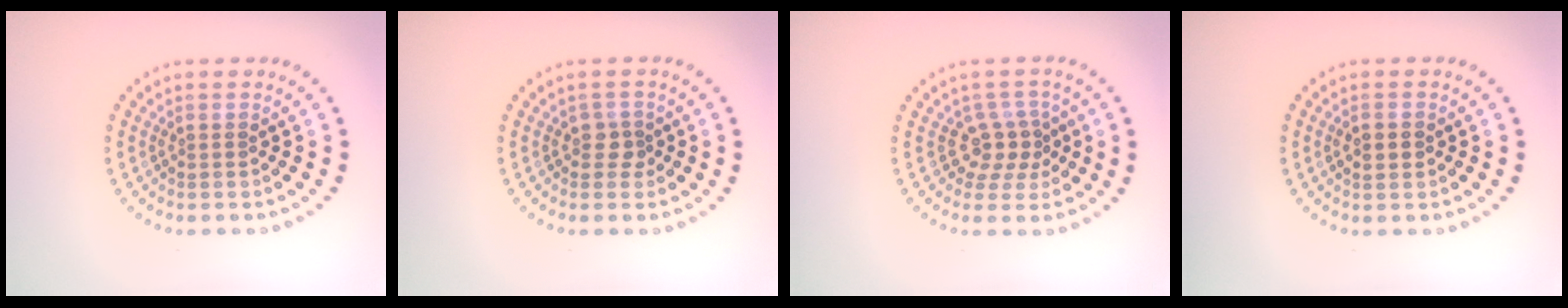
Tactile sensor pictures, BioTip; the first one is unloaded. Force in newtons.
{"total": 1.4, "press": 1.2, "slide": 0.8}
{"total": 2.6, "press": 1.9, "slide": 1.8}
{"total": 2.1, "press": 2.1, "slide": 0.2}